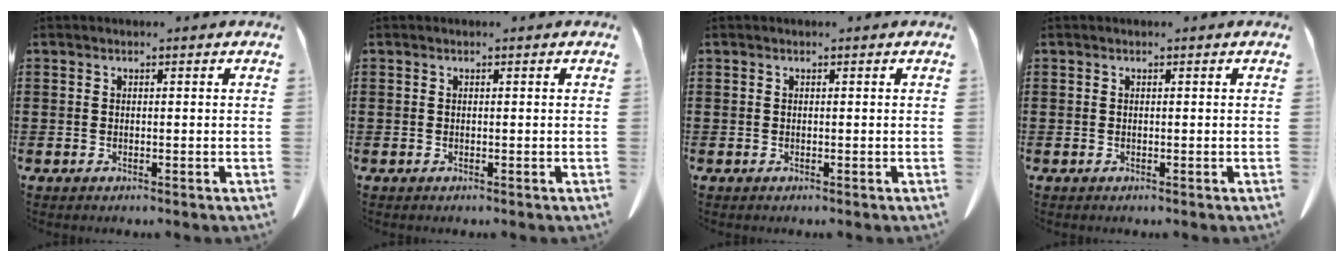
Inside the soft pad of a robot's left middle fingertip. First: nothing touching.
{"total": 0.0}
{"total": 0.0}
{"total": 0.0}